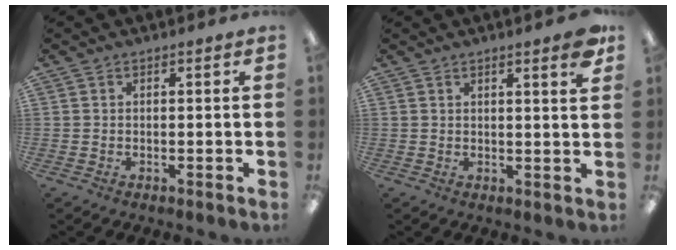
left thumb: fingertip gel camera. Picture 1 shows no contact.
{"total": 4.3, "force": [3.1, 0.2, 3.0], "torque": [-0.041, -0.017, 0.048]}